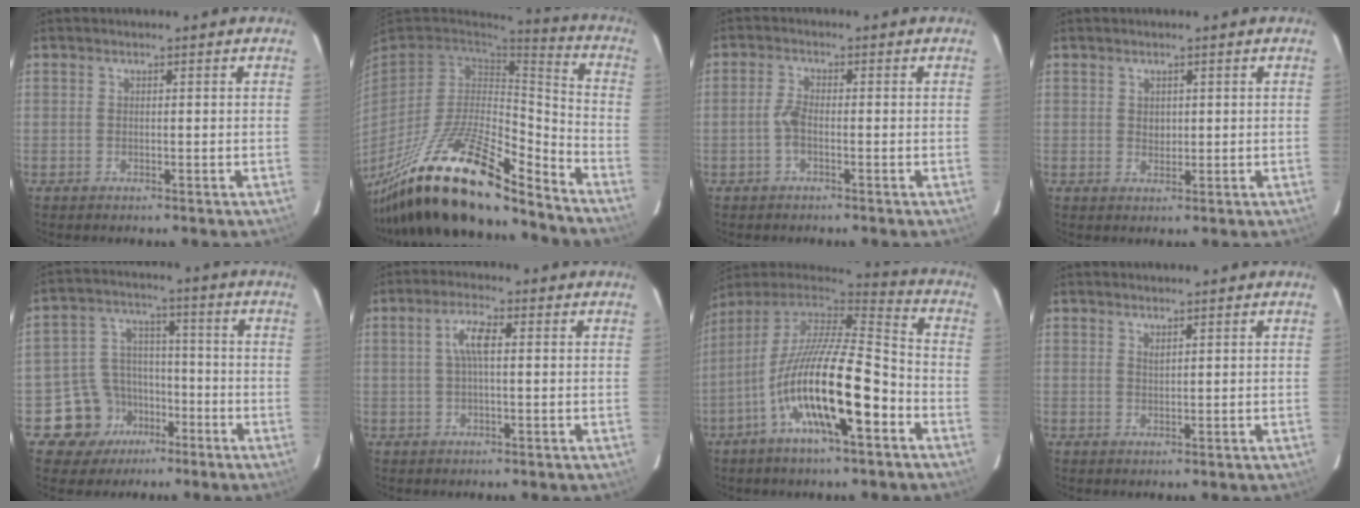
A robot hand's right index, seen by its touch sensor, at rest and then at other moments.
{"total": 26.1, "force": [-18.0, 6.9, 17.6], "torque": [-0.332, -0.042, -0.314]}
{"total": 2.5, "force": [-1.0, 0.9, 2.1], "torque": [-0.053, 0.005, -0.021]}
{"total": 1.6, "force": [0.6, 1.4, 0.6], "torque": [-0.006, 0.004, 0.012]}
{"total": 10.1, "force": [-5.8, 8.1, 1.3], "torque": [-0.048, 0.035, -0.087]}
{"total": 4.4, "force": [0.7, 1.0, 4.2], "torque": [-0.082, 0.009, 0.012]}
{"total": 20.2, "force": [-8.3, 4.7, 17.8], "torque": [-0.315, -0.030, -0.157]}
{"total": 1.0, "force": [0.8, 0.1, 0.6], "torque": [-0.011, 0.000, 0.015]}